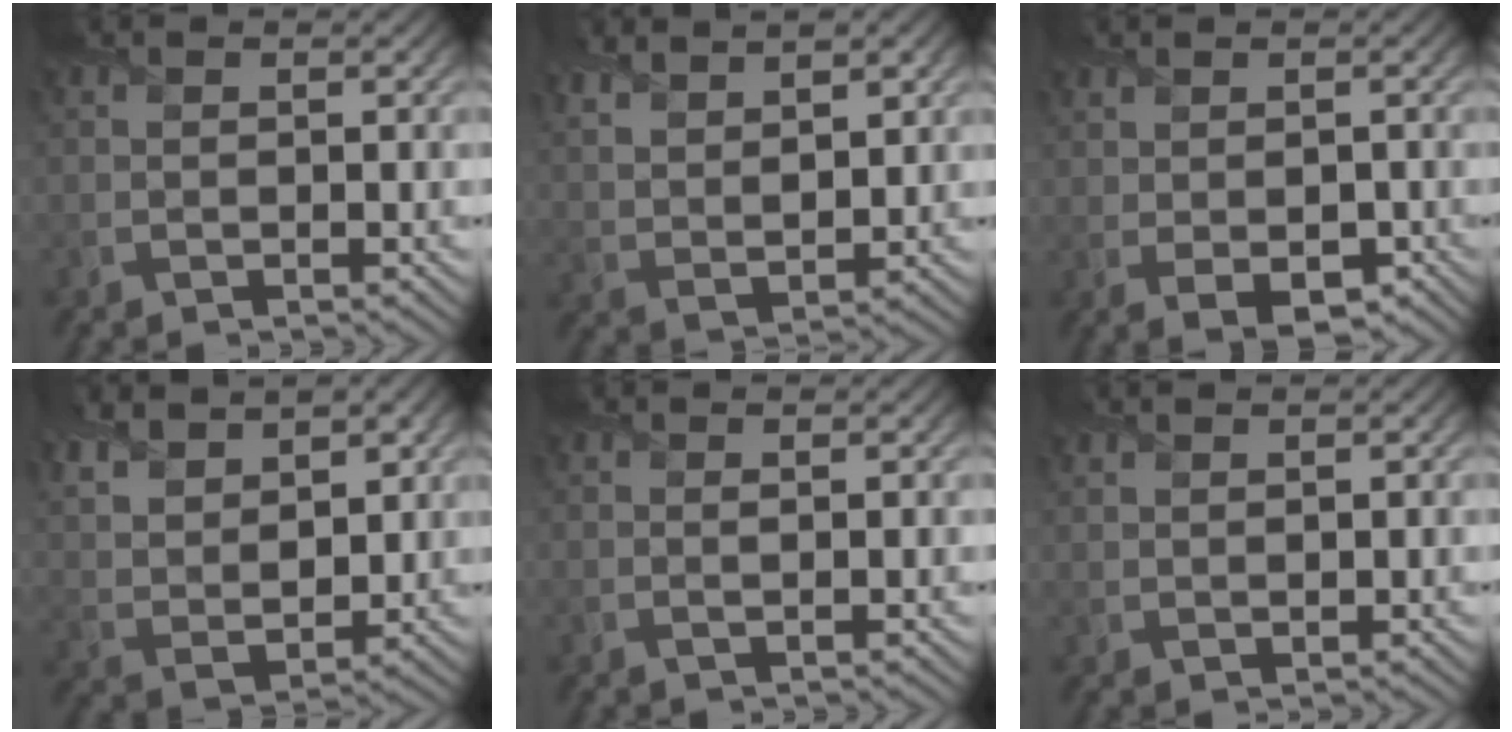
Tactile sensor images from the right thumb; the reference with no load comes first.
{"total": 7.6, "force": [5.1, 3.0, 4.8], "torque": [-0.105, 0.001, 0.096]}
{"total": 4.1, "force": [-1.0, 2.1, 3.4], "torque": [-0.064, -0.010, -0.006]}
{"total": 9.6, "force": [6.0, 5.0, 5.6], "torque": [-0.143, 0.009, 0.110]}
{"total": 0.8, "force": [0.2, 0.2, 0.8], "torque": [-0.015, 0.002, 0.003]}
{"total": 1.1, "force": [0.9, 0.4, 0.3], "torque": [-0.013, -0.001, 0.024]}